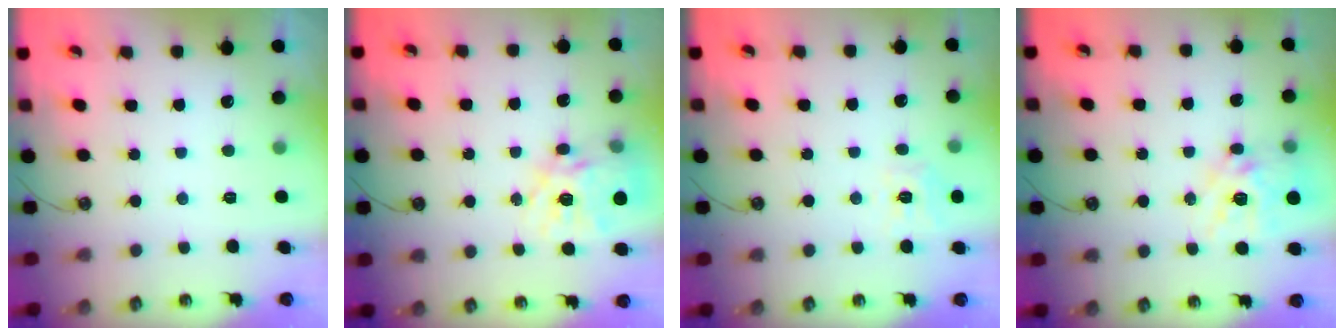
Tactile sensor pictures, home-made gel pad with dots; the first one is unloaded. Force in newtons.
{"total": 17.0, "press": 17.0, "slide": 1.6}
{"total": 8.9, "press": 8.9, "slide": 1.1}
{"total": 14.7, "press": 14.7, "slide": 1.4}